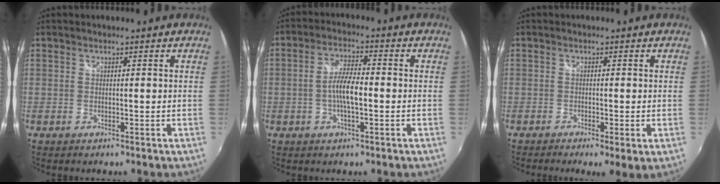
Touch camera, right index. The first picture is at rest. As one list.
[{"total": 6.1, "force": [-1.1, 1.6, 5.8], "torque": [-0.110, 0.006, -0.023]}, {"total": 2.7, "force": [-1.1, 0.3, 2.5], "torque": [-0.045, -0.012, -0.016]}]